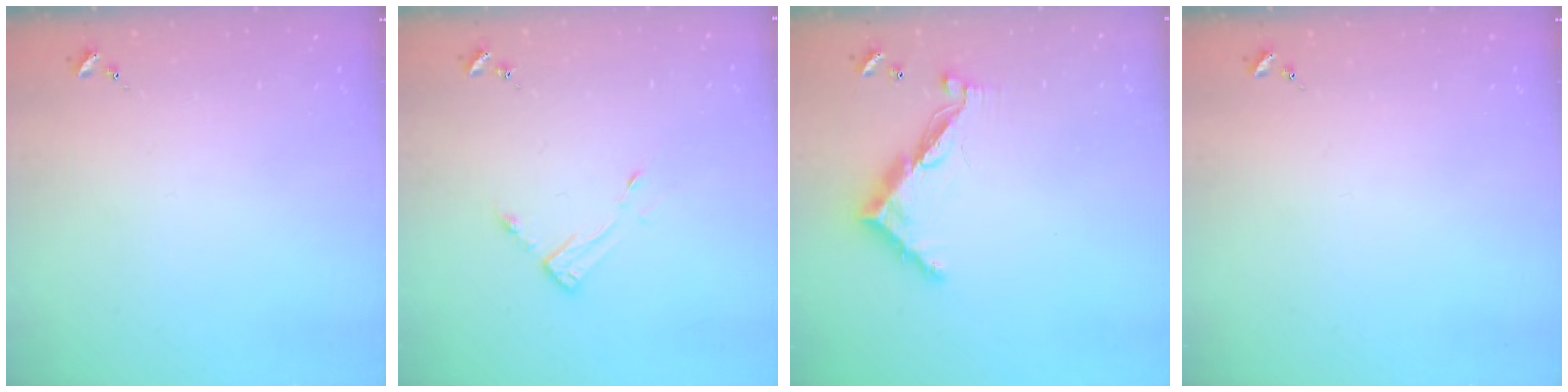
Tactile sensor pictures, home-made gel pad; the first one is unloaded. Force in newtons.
{"total": 3.5, "press": 3.4, "slide": 0.3}
{"total": 9.9, "press": 9.9, "slide": 0.2}
{"total": 0.0}